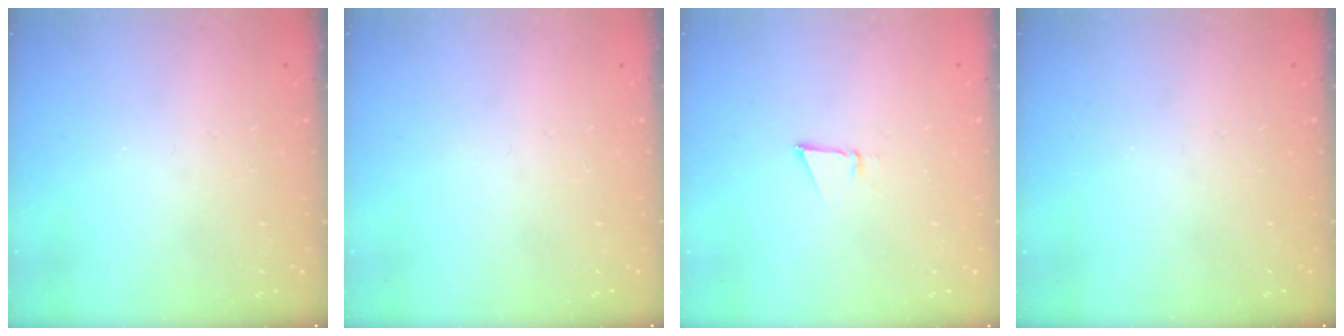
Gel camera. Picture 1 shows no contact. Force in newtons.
{"total": 0.0}
{"total": 2.6, "press": 2.5, "slide": 0.8}
{"total": 0.0}